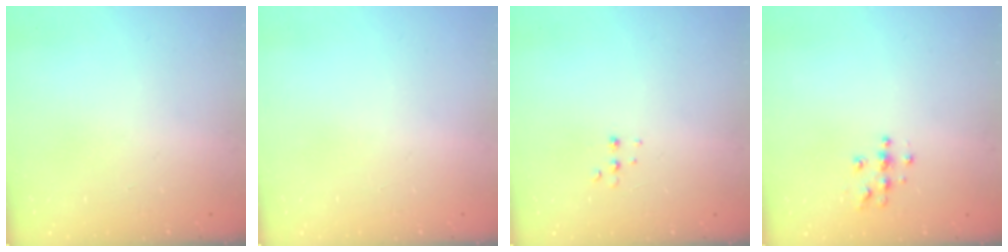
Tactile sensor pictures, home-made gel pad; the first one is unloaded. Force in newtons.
{"total": 0.0}
{"total": 3.4, "press": 3.3, "slide": 0.8}
{"total": 4.9, "press": 4.9, "slide": 0.1}